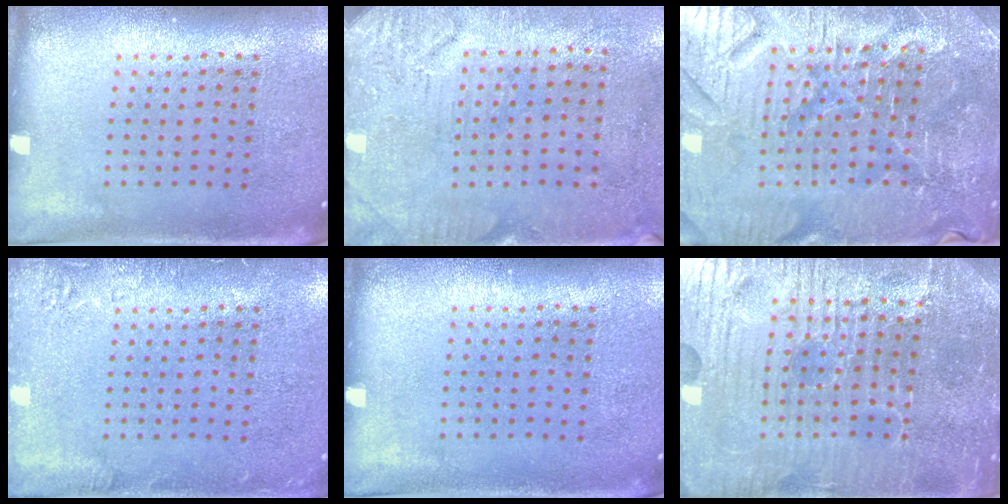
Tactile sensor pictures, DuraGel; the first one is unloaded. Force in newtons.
{"total": 3.2, "press": 2.6, "slide": 1.8}
{"total": 5.1, "press": 4.9, "slide": 1.3}
{"total": 1.8, "press": 1.7, "slide": 0.4}
{"total": 0.0}
{"total": 6.4, "press": 5.8, "slide": 2.7}